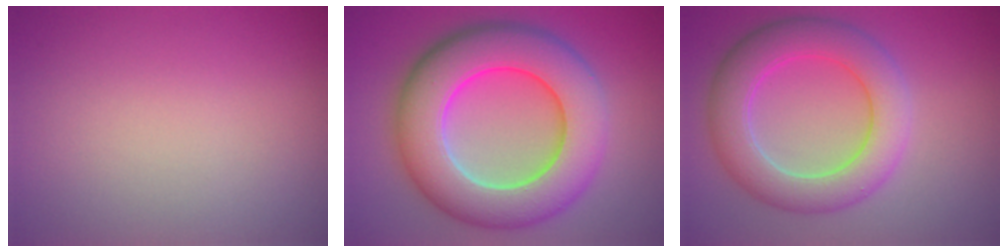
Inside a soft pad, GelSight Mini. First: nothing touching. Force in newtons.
{"total": 11.6, "press": 11.6, "slide": 0.4}
{"total": 6.5, "press": 6.5, "slide": 0.3}